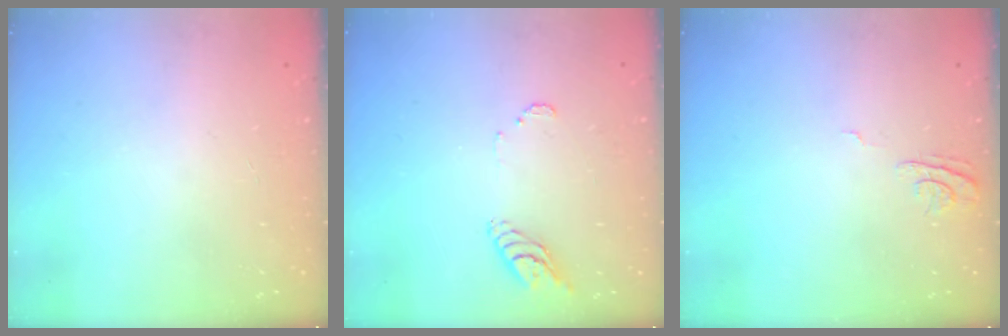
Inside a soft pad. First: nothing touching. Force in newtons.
{"total": 8.3, "press": 8.3, "slide": 0.7}
{"total": 6.0, "press": 6.0, "slide": 0.7}